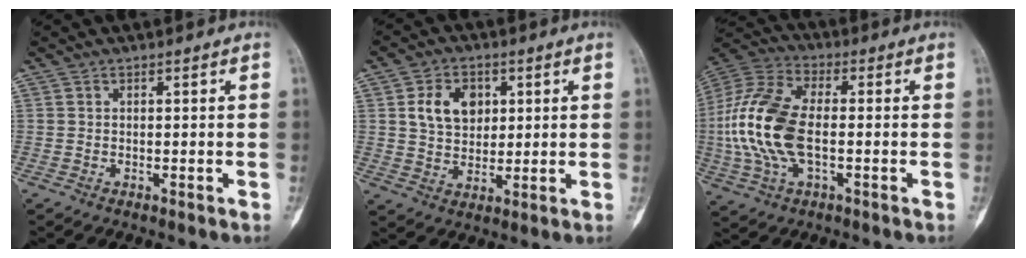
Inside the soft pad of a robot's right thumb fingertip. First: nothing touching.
{"total": 8.6, "force": [2.5, 6.3, 5.3], "torque": [-0.063, -0.008, 0.045]}
{"total": 17.3, "force": [-1.5, 9.0, 14.6], "torque": [-0.320, 0.019, -0.029]}